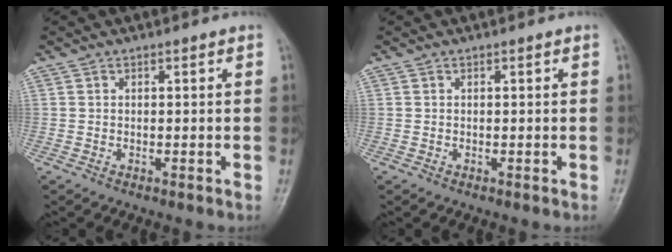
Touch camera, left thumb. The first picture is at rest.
{"total": 0.0}